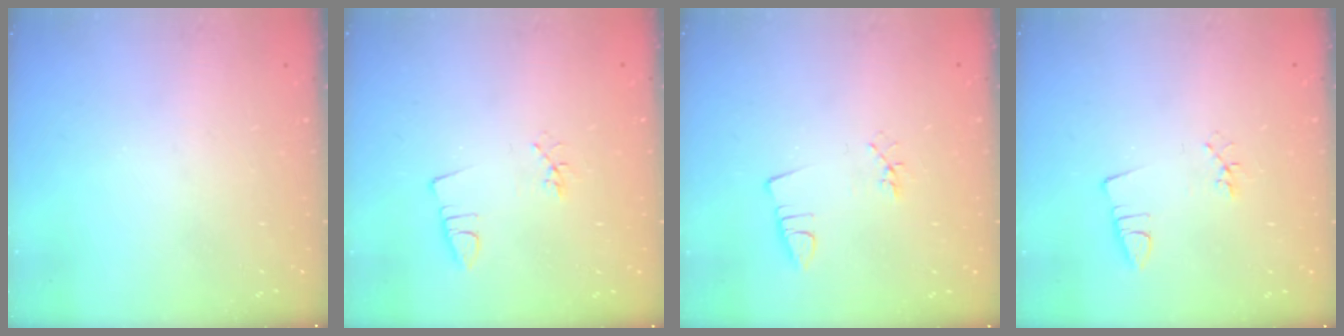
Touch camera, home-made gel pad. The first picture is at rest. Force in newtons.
{"total": 2.6, "press": 2.2, "slide": 1.5}
{"total": 2.4, "press": 2.0, "slide": 1.4}
{"total": 2.3, "press": 1.7, "slide": 1.5}